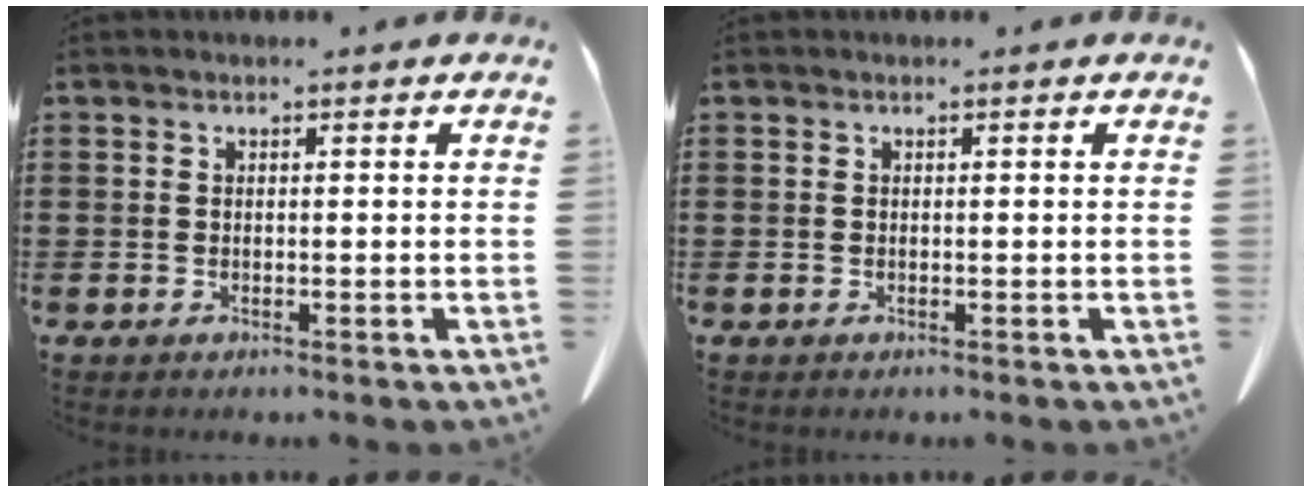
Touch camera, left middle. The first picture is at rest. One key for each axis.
{"total": 0.0}